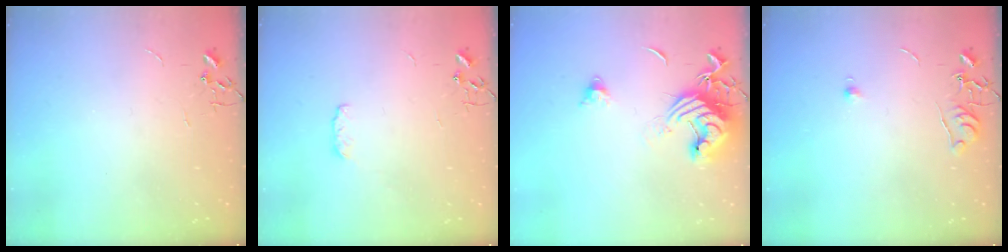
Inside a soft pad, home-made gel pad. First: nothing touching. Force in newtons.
{"total": 4.5, "press": 4.4, "slide": 0.6}
{"total": 13.5, "press": 13.4, "slide": 1.7}
{"total": 6.2, "press": 6.1, "slide": 0.7}